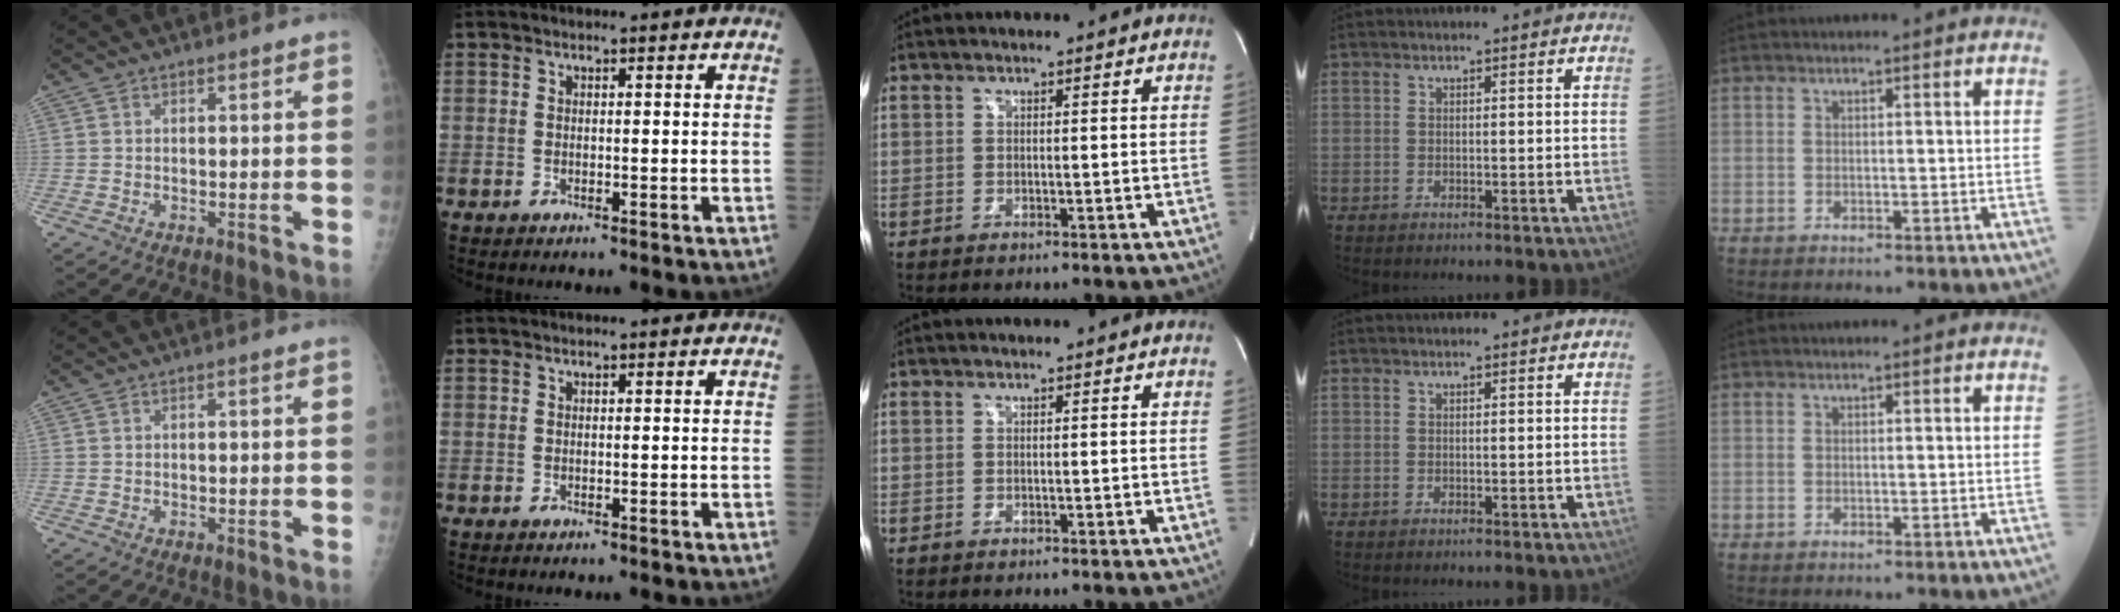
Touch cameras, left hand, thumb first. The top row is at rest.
{}